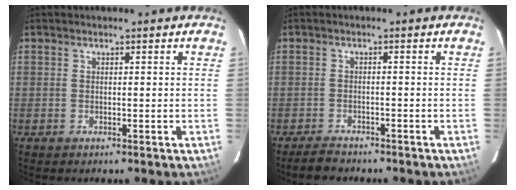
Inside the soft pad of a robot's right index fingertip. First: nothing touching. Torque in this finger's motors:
{"motor_torque": [-0.09, 0.04, -0.21, -0.10]}